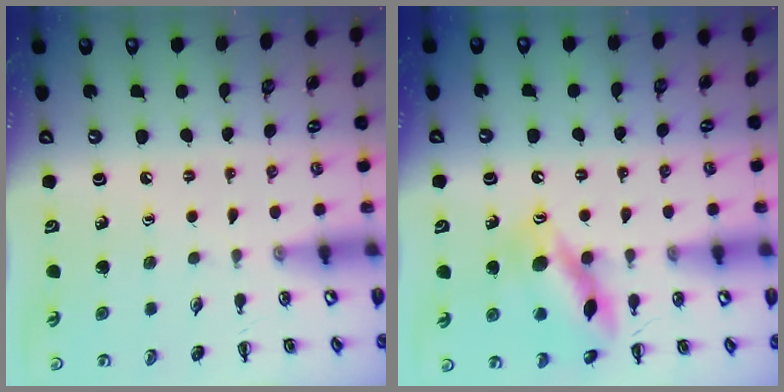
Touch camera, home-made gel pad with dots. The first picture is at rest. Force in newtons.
{"total": 14.7, "press": 14.6, "slide": 1.4}